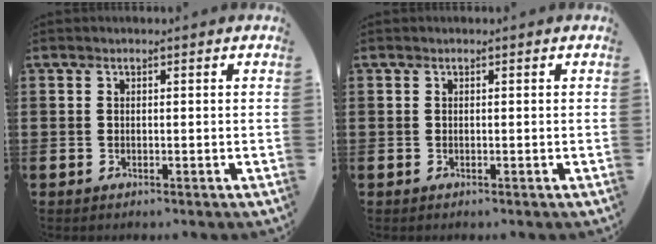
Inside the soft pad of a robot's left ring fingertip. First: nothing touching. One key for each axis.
{"total": 0.0}